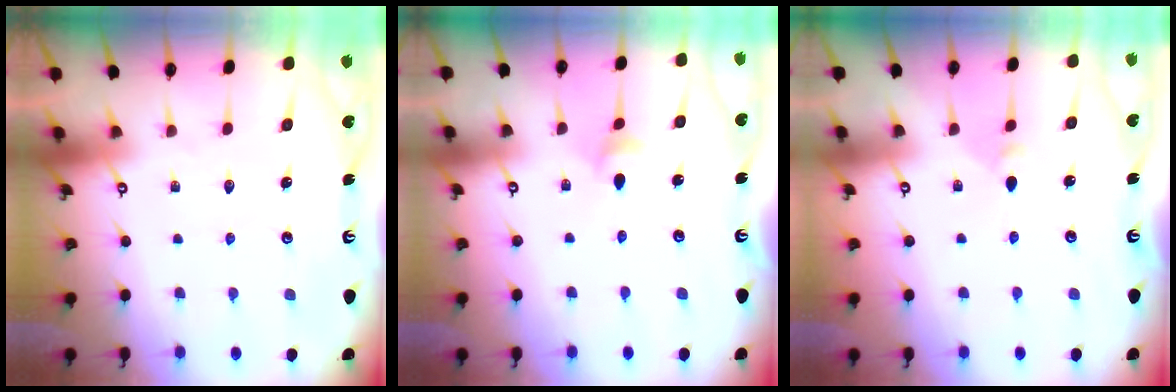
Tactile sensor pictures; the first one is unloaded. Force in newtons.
{"total": 3.4, "press": 3.3, "slide": 0.7}
{"total": 3.4, "press": 3.3, "slide": 0.8}